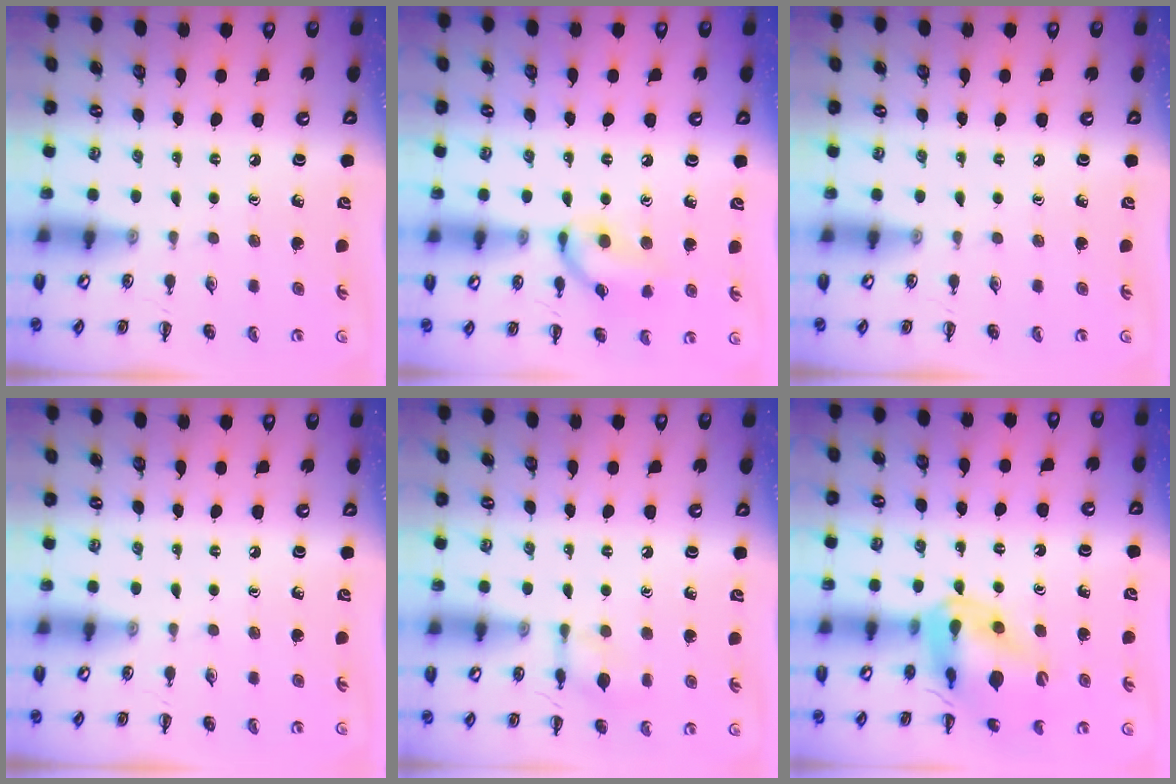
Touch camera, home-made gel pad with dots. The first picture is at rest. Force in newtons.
{"total": 12.3, "press": 12.3, "slide": 0.8}
{"total": 0.0}
{"total": 0.0}
{"total": 7.8, "press": 7.7, "slide": 1.4}
{"total": 16.0, "press": 15.7, "slide": 3.3}